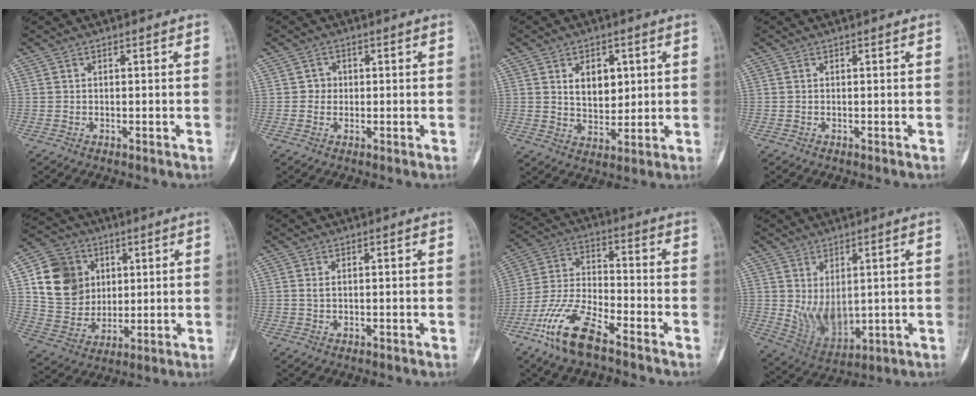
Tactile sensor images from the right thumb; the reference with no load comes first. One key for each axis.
{"total": 2.0, "fx": 0.0, "fy": 1.9, "fz": 0.5, "tx": 0.007, "ty": 0.007, "tz": -0.004}
{"total": 7.4, "fx": 2.2, "fy": 5.0, "fz": 5.1, "tx": -0.048, "ty": -0.017, "tz": 0.042}
{"total": 0.0}
{"total": 15.0, "fx": 4.0, "fy": 12.8, "fz": 6.8, "tx": -0.098, "ty": -0.006, "tz": 0.083}
{"total": 0.8, "fx": 0.3, "fy": 0.4, "fz": 0.6, "tx": -0.012, "ty": 0.003, "tz": 0.008}
{"total": 13.0, "fx": -8.4, "fy": 4.3, "fz": 8.9, "tx": -0.193, "ty": 0.040, "tz": -0.169}
{"total": 8.3, "fx": 0.8, "fy": 5.0, "fz": 6.6, "tx": -0.093, "ty": -0.019, "tz": 0.040}